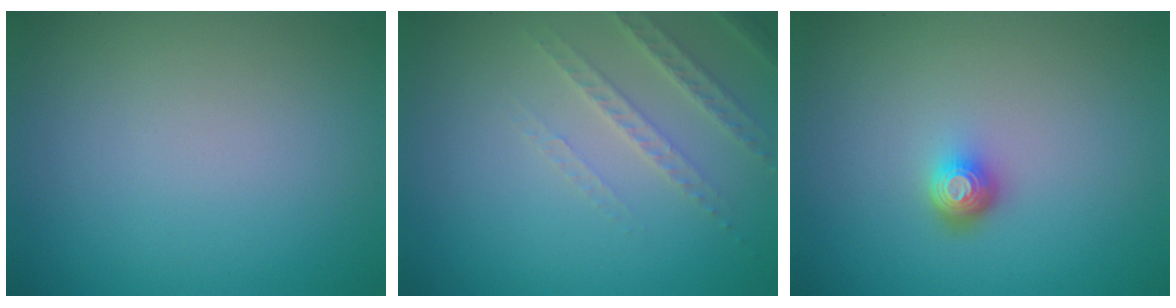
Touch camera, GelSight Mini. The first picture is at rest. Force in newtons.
{"total": 2.5, "press": 2.4, "slide": 0.7}
{"total": 1.9, "press": 1.4, "slide": 1.3}